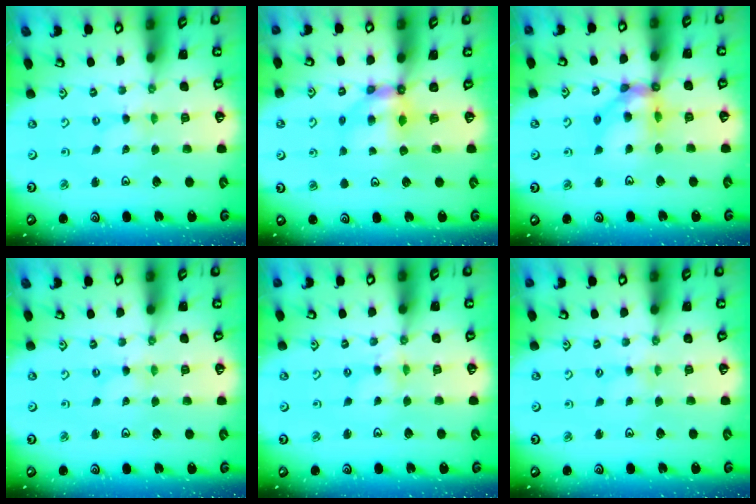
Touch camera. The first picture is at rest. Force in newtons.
{"total": 6.1, "press": 6.0, "slide": 0.7}
{"total": 12.5, "press": 12.4, "slide": 1.5}
{"total": 0.0}
{"total": 2.6, "press": 2.6, "slide": 0.4}
{"total": 1.3, "press": 1.2, "slide": 0.3}